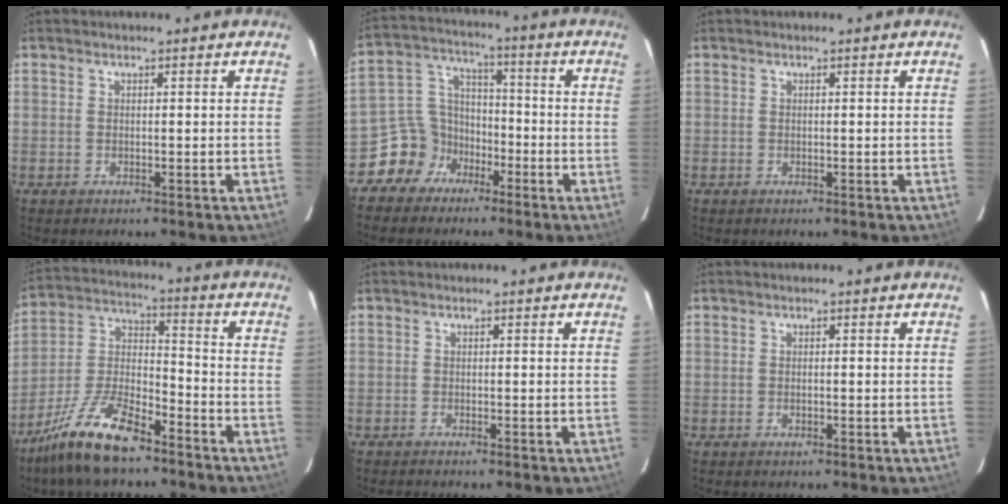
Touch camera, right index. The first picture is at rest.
{"total": 9.1, "force": [-5.9, 6.8, 1.3], "torque": [-0.039, 0.042, -0.114]}
{"total": 0.0}
{"total": 15.0, "force": [-10.6, 5.0, 9.4], "torque": [-0.202, 0.006, -0.201]}
{"total": 0.8, "force": [-0.8, 0.0, 0.3], "torque": [-0.010, -0.002, -0.014]}
{"total": 0.5, "force": [-0.2, 0.4, 0.3], "torque": [-0.007, 0.001, -0.002]}